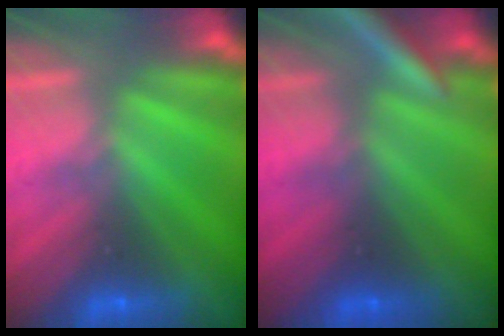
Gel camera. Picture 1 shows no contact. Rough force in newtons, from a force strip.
{"total": 2.7}